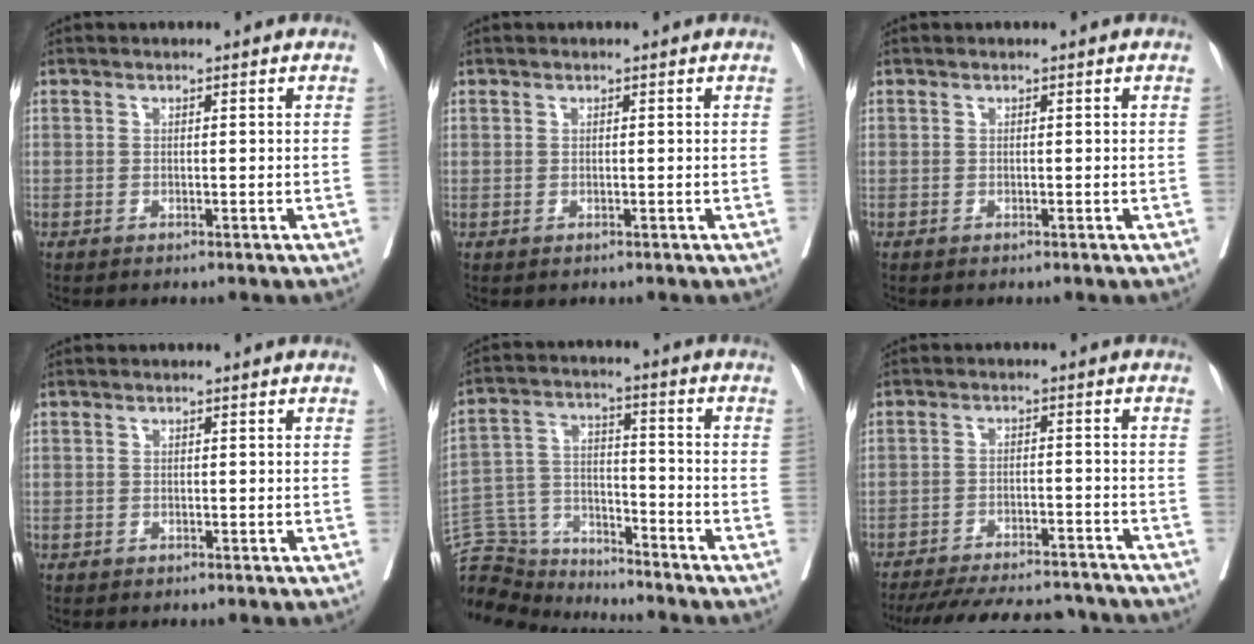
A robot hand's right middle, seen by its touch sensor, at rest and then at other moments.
{"total": 0.8, "force": [0.1, 0.8, 0.0], "torque": [0.009, 0.005, -0.001]}
{"total": 0.0}
{"total": 0.6, "force": [-0.3, 0.5, 0.0], "torque": [-0.003, 0.005, -0.007]}
{"total": 15.6, "force": [-14.9, 3.4, 3.1], "torque": [-0.069, 0.038, -0.250]}
{"total": 19.6, "force": [-17.8, 4.2, 7.1], "torque": [-0.141, -0.014, -0.244]}